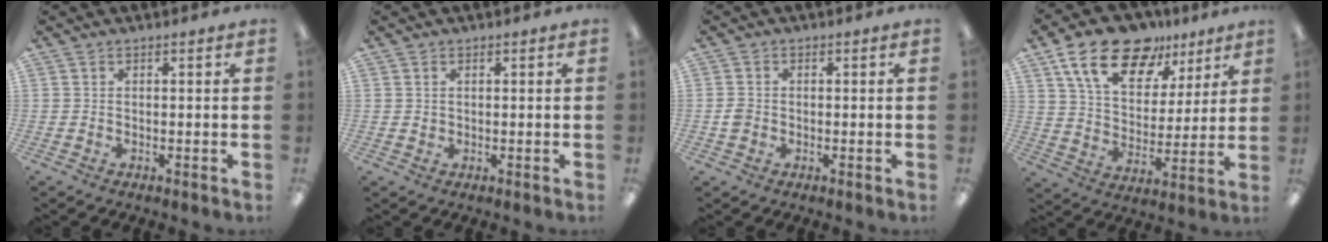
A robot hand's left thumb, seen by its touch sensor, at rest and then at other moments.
{"total": 0.8, "force": [0.4, 0.7, 0.0], "torque": [-0.002, 0.002, 0.007]}
{"total": 2.0, "force": [-0.5, 1.8, 0.8], "torque": [-0.014, 0.005, -0.010]}
{"total": 18.8, "force": [12.6, 9.9, 9.9], "torque": [-0.177, -0.064, 0.226]}